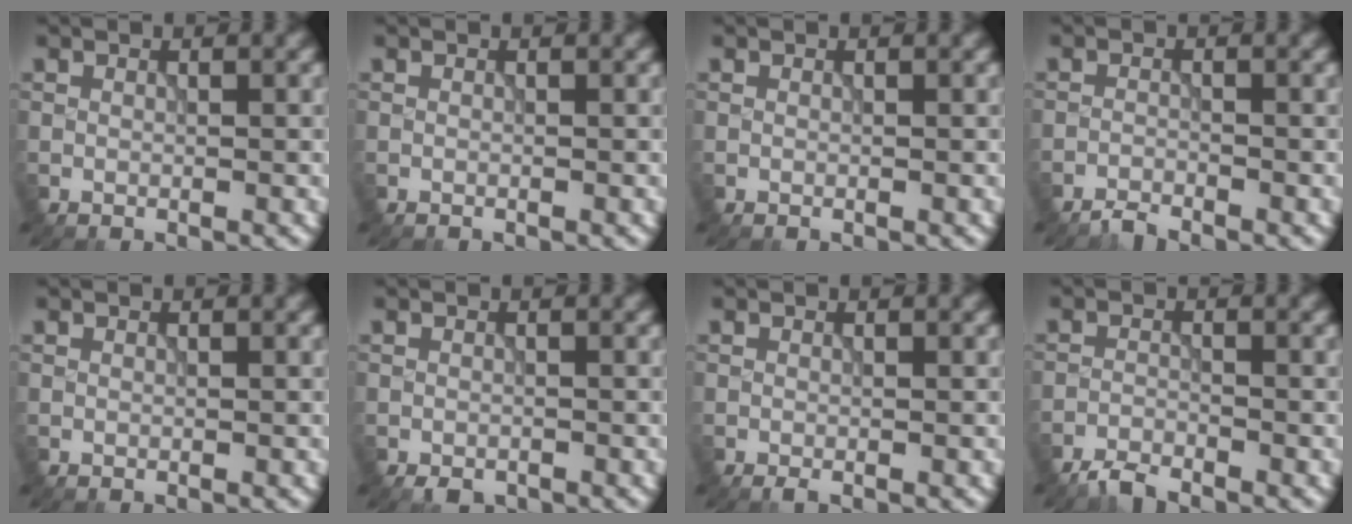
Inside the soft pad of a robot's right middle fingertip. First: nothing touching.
{"total": 0.0}
{"total": 0.0}
{"total": 1.4, "force": [-1.3, 0.1, 0.2], "torque": [-0.001, 0.001, -0.031]}
{"total": 0.0}
{"total": 1.0, "force": [-0.8, 0.6, 0.4], "torque": [-0.006, -0.005, -0.012]}
{"total": 0.5, "force": [-0.3, 0.1, 0.4], "torque": [-0.007, -0.002, -0.004]}
{"total": 2.1, "force": [-2.0, 0.4, 0.5], "torque": [-0.010, -0.002, -0.046]}